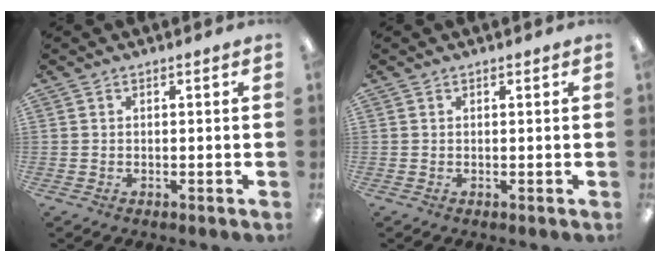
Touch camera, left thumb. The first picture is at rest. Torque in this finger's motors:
{"motor_torque": [0.02, -0.01, -0.20, 0.07, -0.01]}